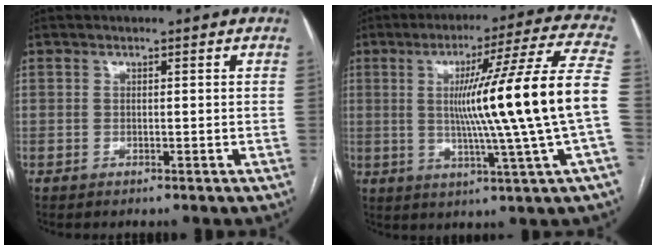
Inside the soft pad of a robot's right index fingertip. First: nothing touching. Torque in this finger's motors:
{"motor_torque": [2.14, 0.00, 1.05, 0.21]}